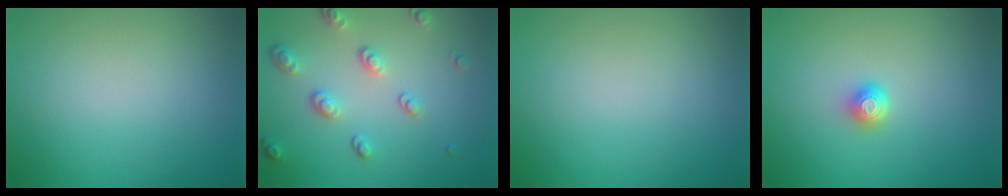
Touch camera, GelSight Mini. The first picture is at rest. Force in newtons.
{"total": 3.3, "press": 2.5, "slide": 2.1}
{"total": 0.0}
{"total": 1.6, "press": 1.3, "slide": 0.9}